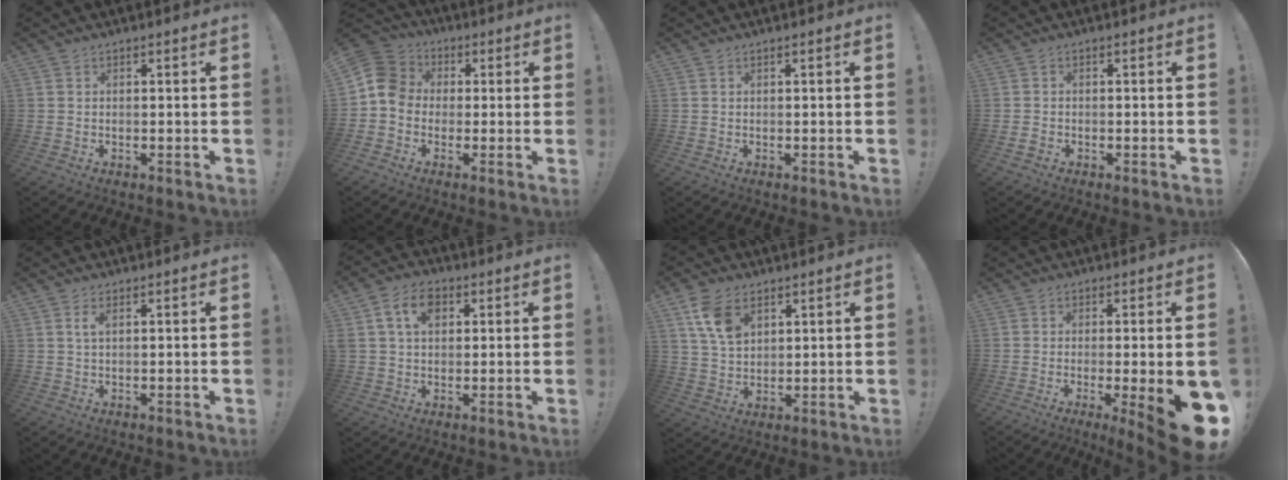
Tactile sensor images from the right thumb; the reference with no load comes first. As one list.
[{"total": 9.7, "force": [-0.3, 8.6, 4.4], "torque": [-0.078, 0.019, -0.001]}, {"total": 0.0}, {"total": 1.4, "force": [-1.1, 0.6, 0.6], "torque": [-0.012, 0.004, -0.018]}, {"total": 2.0, "force": [0.8, 0.6, 1.8], "torque": [-0.033, 0.001, 0.012]}, {"total": 8.9, "force": [2.9, 6.1, 5.7], "torque": [-0.101, 0.006, 0.054]}, {"total": 9.8, "force": [5.1, 6.1, 5.8], "torque": [-0.112, -0.010, 0.098]}, {"total": 13.5, "force": [-3.1, 1.8, 13.0], "torque": [-0.158, -0.002, -0.031]}]